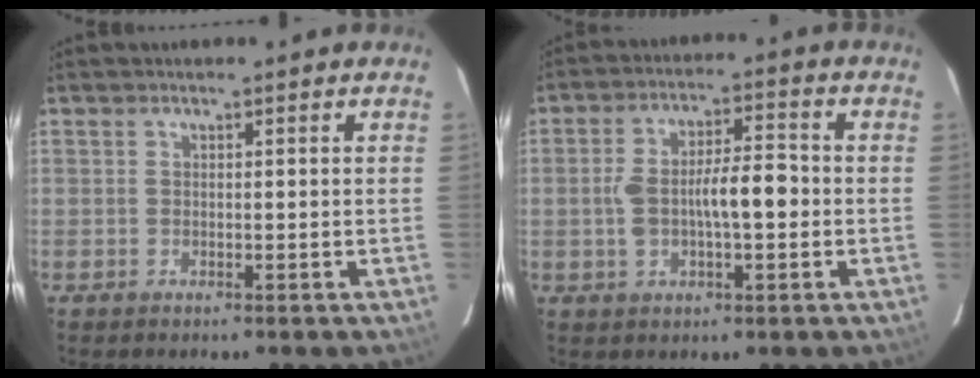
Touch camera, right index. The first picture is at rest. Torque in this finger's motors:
{"motor_torque": [1.00, 0.01, 0.24, 0.10]}